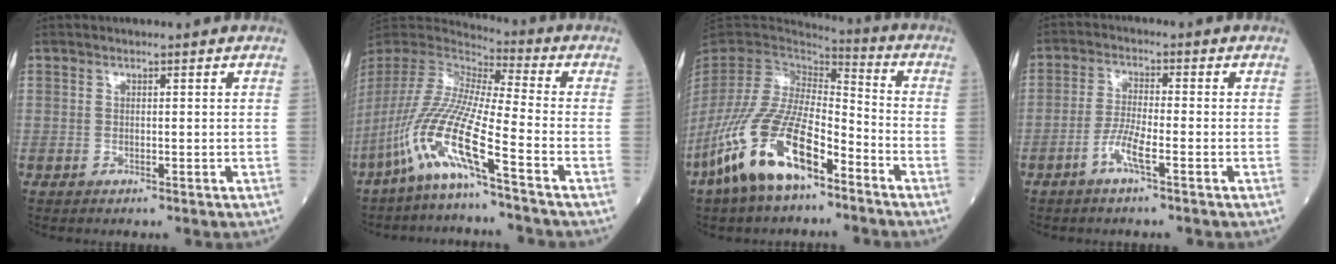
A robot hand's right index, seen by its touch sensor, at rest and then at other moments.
{"total": 14.5, "force": [-8.0, -0.8, 12.2], "torque": [-0.266, -0.021, -0.163]}
{"total": 16.3, "force": [-9.4, 5.4, 12.1], "torque": [-0.253, -0.014, -0.179]}
{"total": 5.5, "force": [-2.8, 0.1, 4.8], "torque": [-0.100, 0.000, -0.059]}